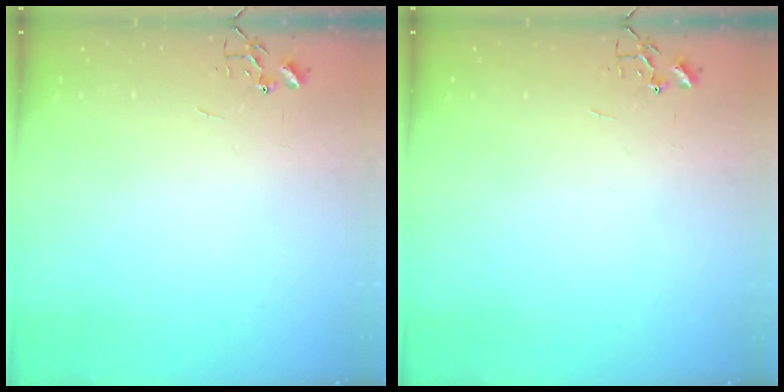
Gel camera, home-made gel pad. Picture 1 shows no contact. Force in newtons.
{"total": 0.0}